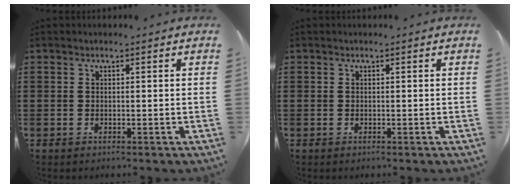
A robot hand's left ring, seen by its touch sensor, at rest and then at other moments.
{"total": 0.0}